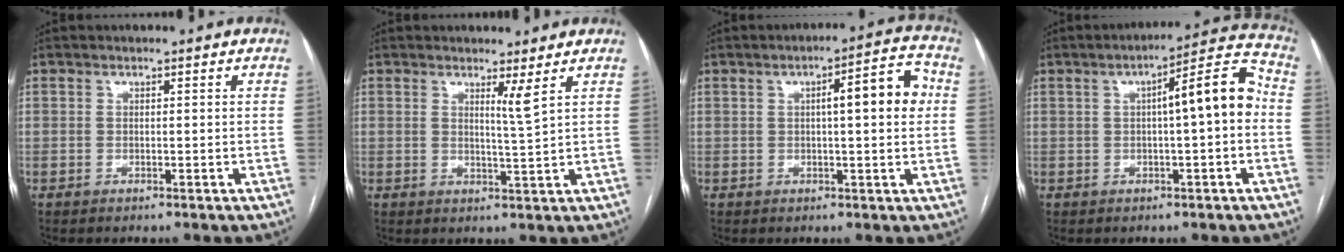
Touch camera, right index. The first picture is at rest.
{"total": 2.6, "force": [1.5, -0.8, 1.9], "torque": [-0.031, -0.018, 0.029]}
{"total": 9.8, "force": [1.9, 3.3, 9.0], "torque": [-0.108, 0.034, 0.021]}
{"total": 9.5, "force": [0.3, 1.3, 9.4], "torque": [-0.133, 0.033, 0.003]}